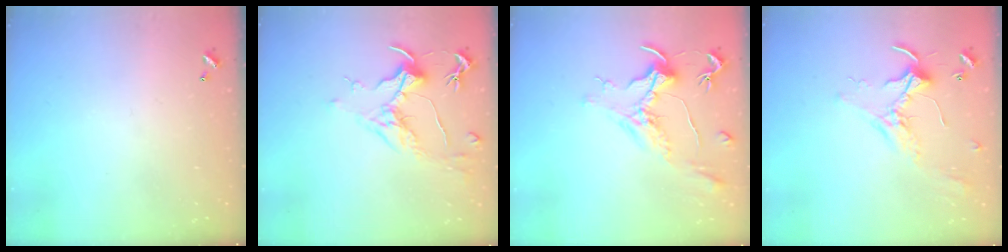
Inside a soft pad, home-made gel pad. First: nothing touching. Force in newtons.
{"total": 1.8, "press": 1.6, "slide": 0.8}
{"total": 1.6, "press": 1.4, "slide": 0.6}
{"total": 2.2, "press": 2.1, "slide": 0.4}